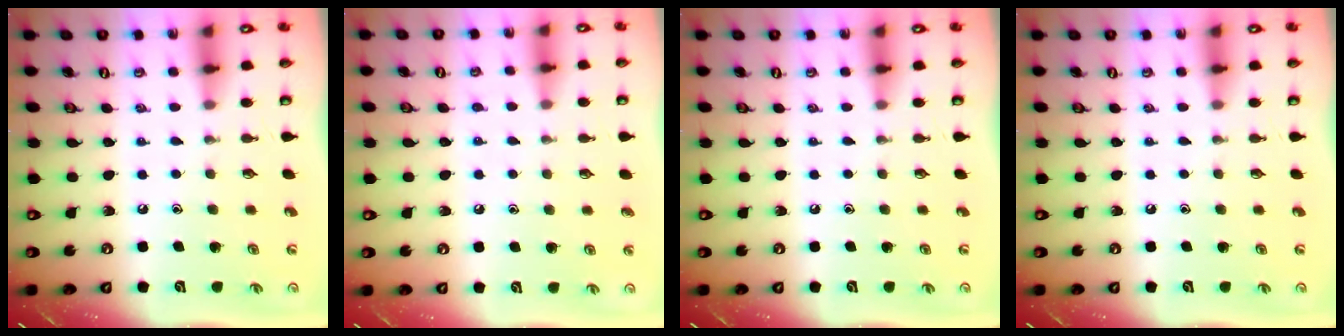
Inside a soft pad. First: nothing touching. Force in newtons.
{"total": 4.1, "press": 4.0, "slide": 0.5}
{"total": 0.0}
{"total": 0.0}